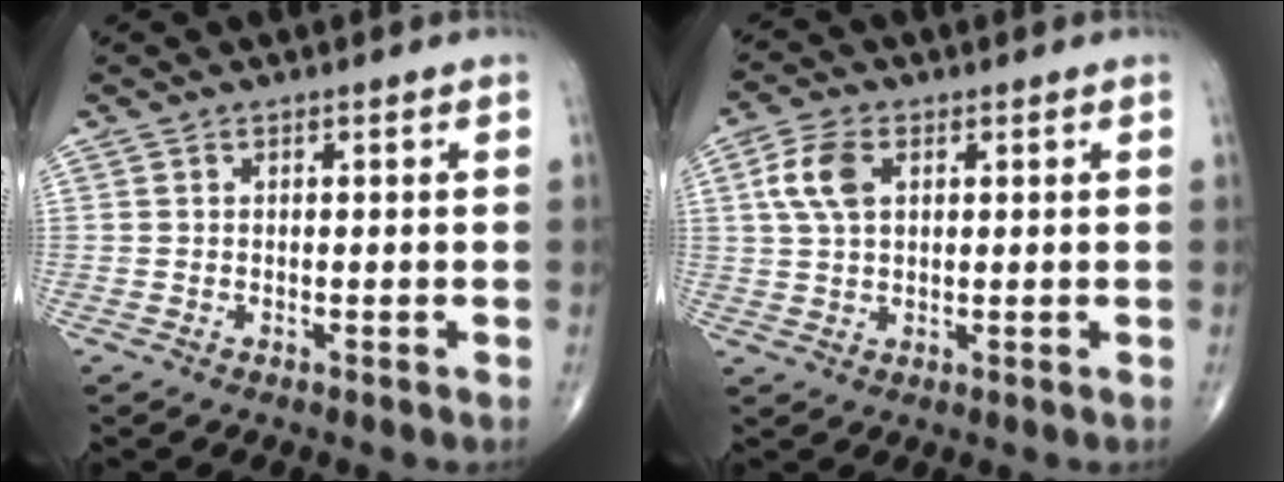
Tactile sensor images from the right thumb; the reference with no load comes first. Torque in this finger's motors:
{"motor_torque": [-0.04, -0.11, 0.71, 0.09, 0.07]}